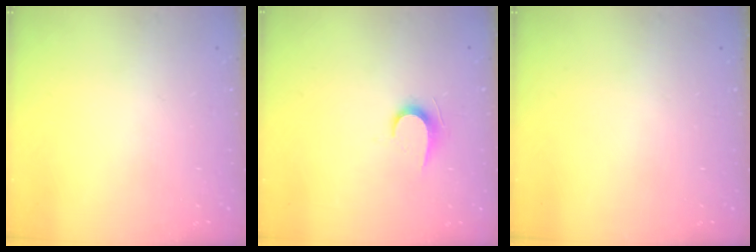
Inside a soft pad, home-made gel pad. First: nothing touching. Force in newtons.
{"total": 6.1, "press": 6.0, "slide": 0.6}
{"total": 0.0}